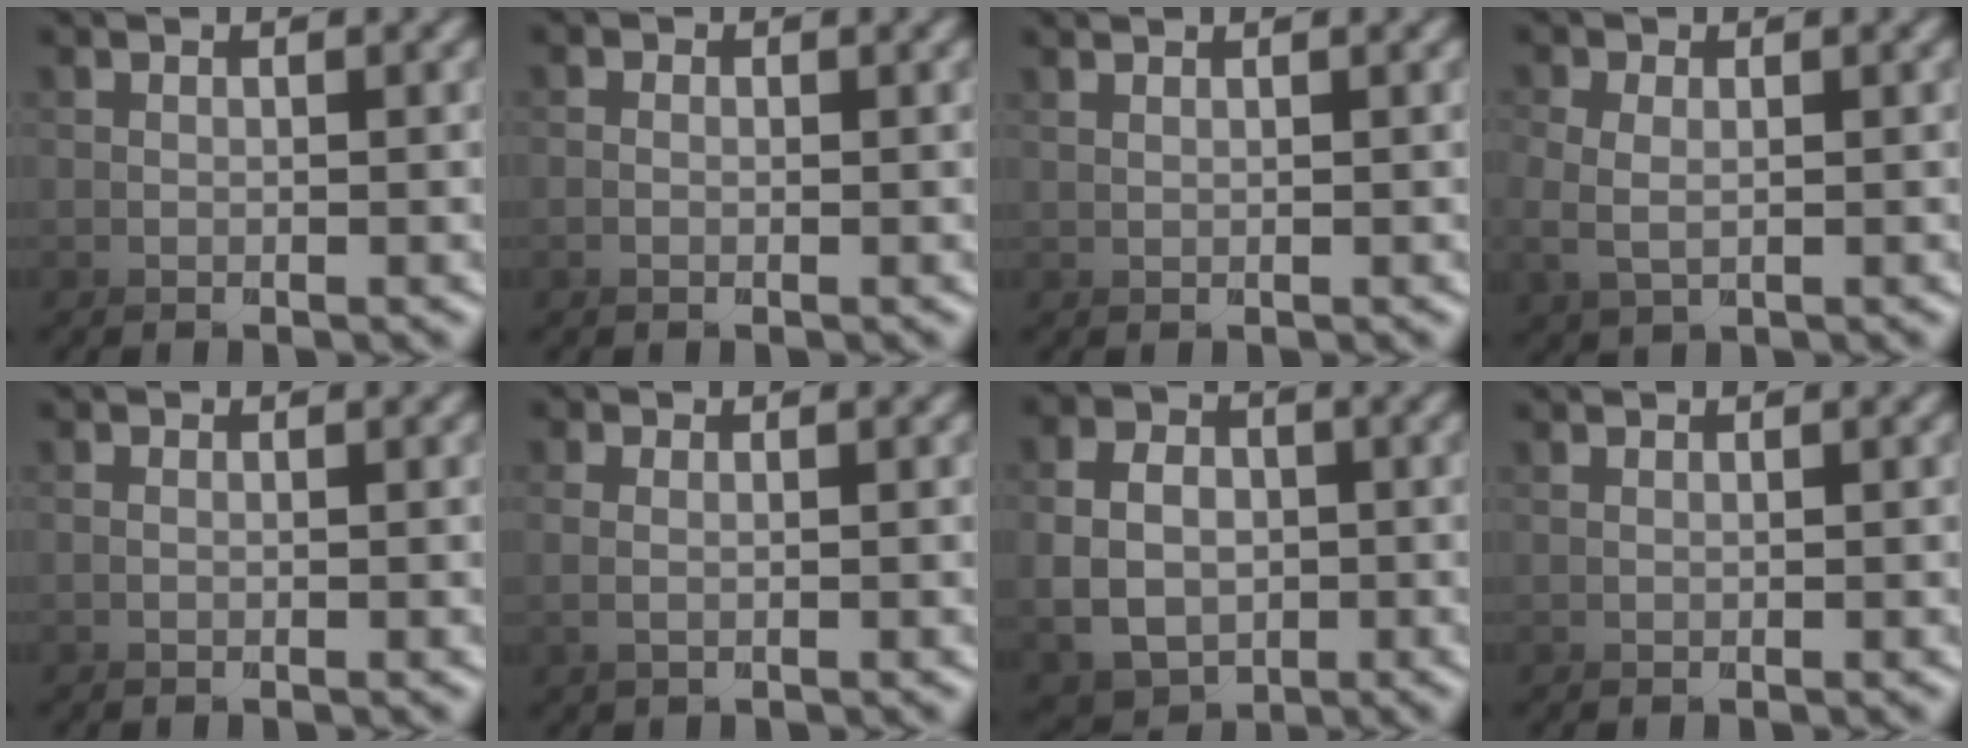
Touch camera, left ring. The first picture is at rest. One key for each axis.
{"total": 0.9, "fx": -0.6, "fy": 0.2, "fz": -0.6, "tx": 0.000, "ty": -0.013, "tz": -0.004}
{"total": 1.0, "fx": 0.6, "fy": -0.7, "fz": -0.3, "tx": 0.017, "ty": 0.010, "tz": 0.006}
{"total": 2.0, "fx": 0.0, "fy": -1.8, "fz": -1.0, "tx": 0.005, "ty": 0.000, "tz": 0.001}
{"total": 0.5, "fx": 0.0, "fy": -0.5, "fz": -0.2, "tx": 0.008, "ty": 0.005, "tz": -0.001}
{"total": 2.6, "fx": -0.1, "fy": -2.5, "fz": -0.4, "tx": 0.017, "ty": 0.013, "tz": -0.007}
{"total": 4.5, "fx": -2.2, "fy": 3.9, "fz": -0.4, "tx": -0.021, "ty": -0.029, "tz": -0.030}
{"total": 0.7, "fx": 0.5, "fy": -0.4, "fz": -0.3, "tx": 0.015, "ty": 0.007, "tz": 0.005}